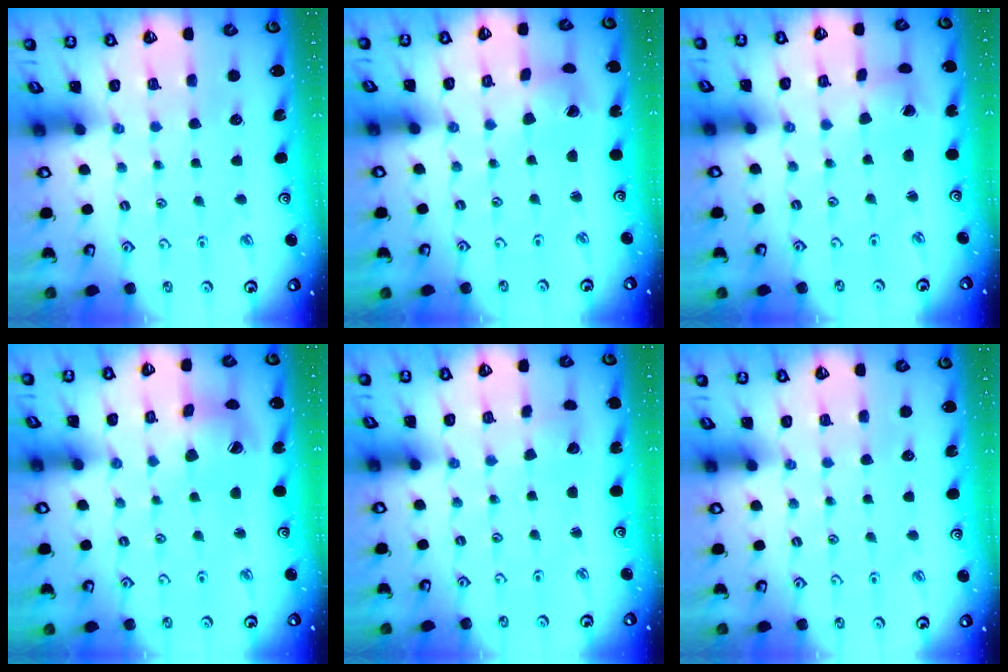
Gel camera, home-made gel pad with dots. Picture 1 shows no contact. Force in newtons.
{"total": 2.4, "press": 2.4, "slide": 0.3}
{"total": 1.9, "press": 1.9, "slide": 0.2}
{"total": 8.9, "press": 8.8, "slide": 1.1}
{"total": 1.2, "press": 1.2, "slide": 0.1}
{"total": 0.0}